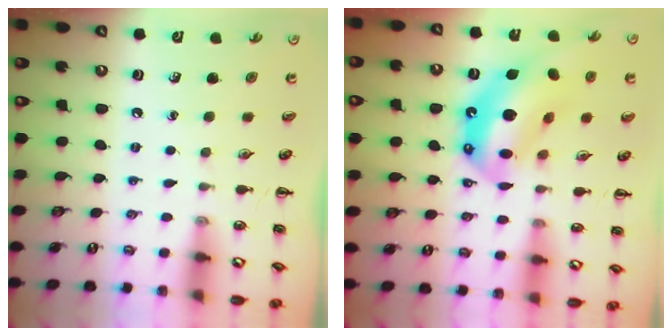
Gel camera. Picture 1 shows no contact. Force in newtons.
{"total": 16.4, "press": 15.7, "slide": 4.7}